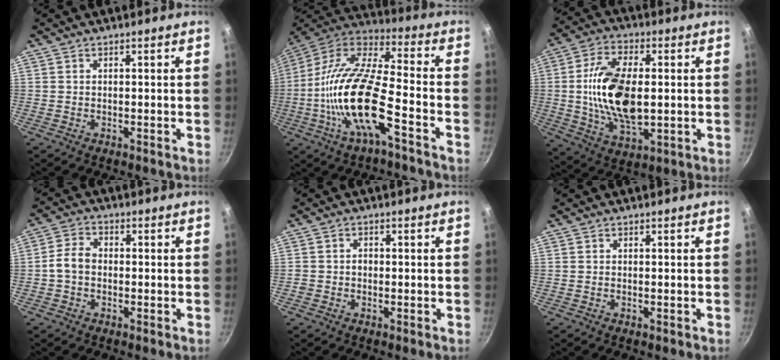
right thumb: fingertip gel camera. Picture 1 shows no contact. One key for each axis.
{"total": 20.3, "fx": -6.4, "fy": 6.5, "fz": 18.2, "tx": -0.375, "ty": 0.044, "tz": -0.115}
{"total": 15.6, "fx": 0.3, "fy": 7.7, "fz": 13.5, "tx": -0.256, "ty": -0.005, "tz": 0.009}
{"total": 4.9, "fx": -0.8, "fy": 3.6, "fz": 3.3, "tx": -0.059, "ty": 0.018, "tz": -0.023}
{"total": 1.7, "fx": -0.3, "fy": 1.5, "fz": 0.8, "tx": -0.003, "ty": 0.008, "tz": -0.006}
{"total": 0.0}